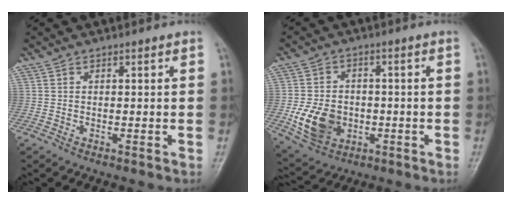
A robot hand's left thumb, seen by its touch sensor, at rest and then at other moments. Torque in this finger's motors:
{"motor_torque": [0.24, 0.63, 0.62, 0.19, 0.04]}